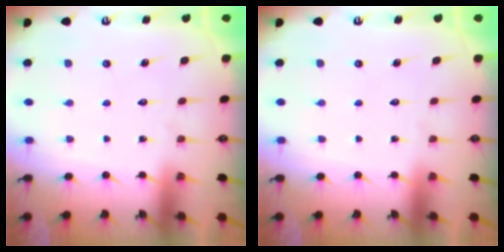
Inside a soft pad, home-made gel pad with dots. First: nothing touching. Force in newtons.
{"total": 0.0}